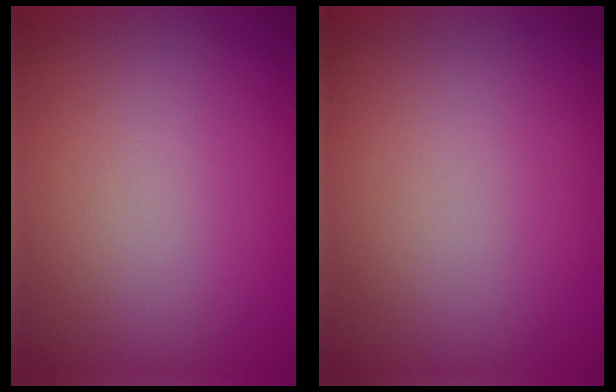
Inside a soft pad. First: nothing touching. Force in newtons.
{"total": 0.0}